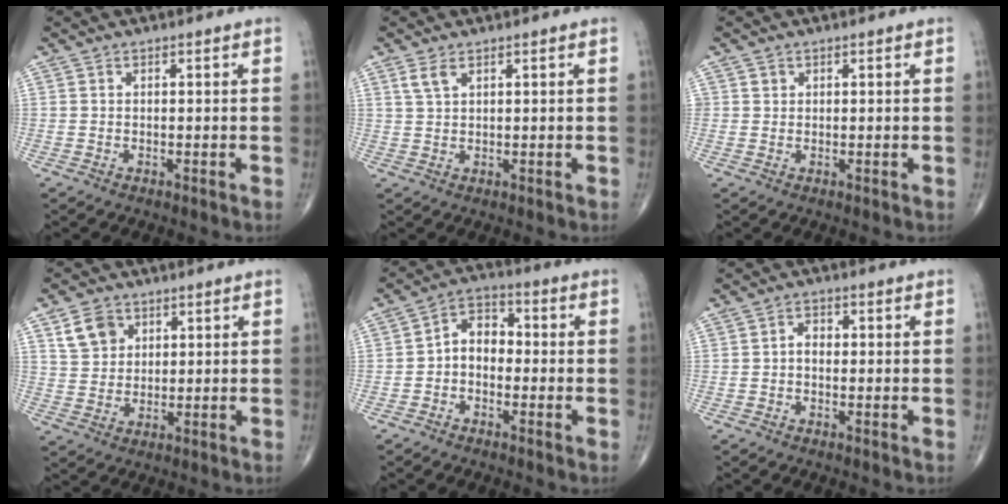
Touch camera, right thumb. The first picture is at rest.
{"total": 2.6, "force": [1.5, 1.0, 1.9], "torque": [-0.044, 0.003, 0.038]}
{"total": 0.9, "force": [0.4, 0.8, 0.1], "torque": [0.008, 0.000, 0.005]}
{"total": 6.5, "force": [3.1, 5.0, 2.7], "torque": [-0.028, -0.011, 0.059]}
{"total": 6.3, "force": [-1.0, 4.5, 4.2], "torque": [-0.046, 0.028, -0.035]}
{"total": 2.3, "force": [-0.2, 1.6, 1.6], "torque": [-0.014, 0.011, -0.009]}